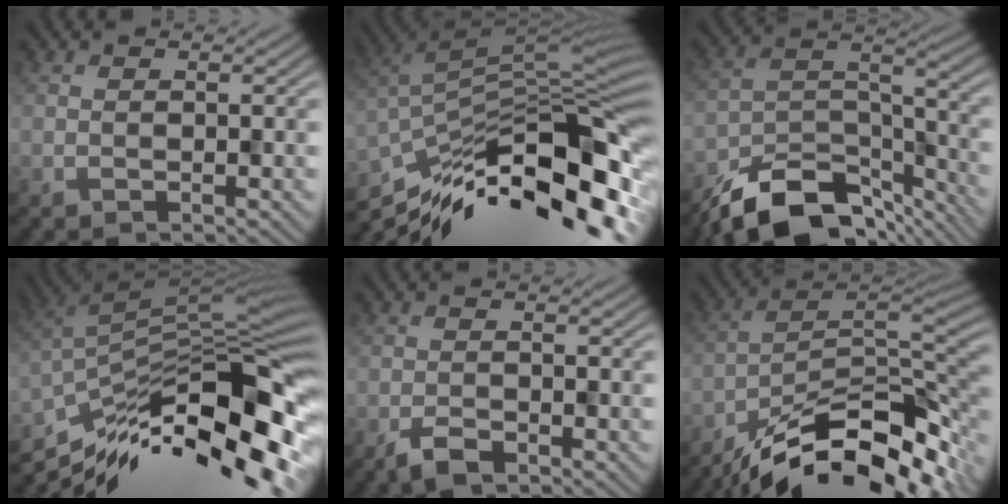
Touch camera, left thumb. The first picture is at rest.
{"total": 16.3, "force": [-8.4, 5.9, 12.7], "torque": [-0.246, -0.012, -0.143]}
{"total": 13.2, "force": [-10.5, 5.2, 6.1], "torque": [-0.121, -0.008, -0.174]}
{"total": 16.3, "force": [-8.6, 5.7, 12.7], "torque": [-0.242, -0.011, -0.145]}
{"total": 2.7, "force": [-1.9, 1.2, 1.5], "torque": [-0.030, -0.003, -0.039]}
{"total": 15.4, "force": [-10.9, 4.8, 9.8], "torque": [-0.178, -0.016, -0.171]}